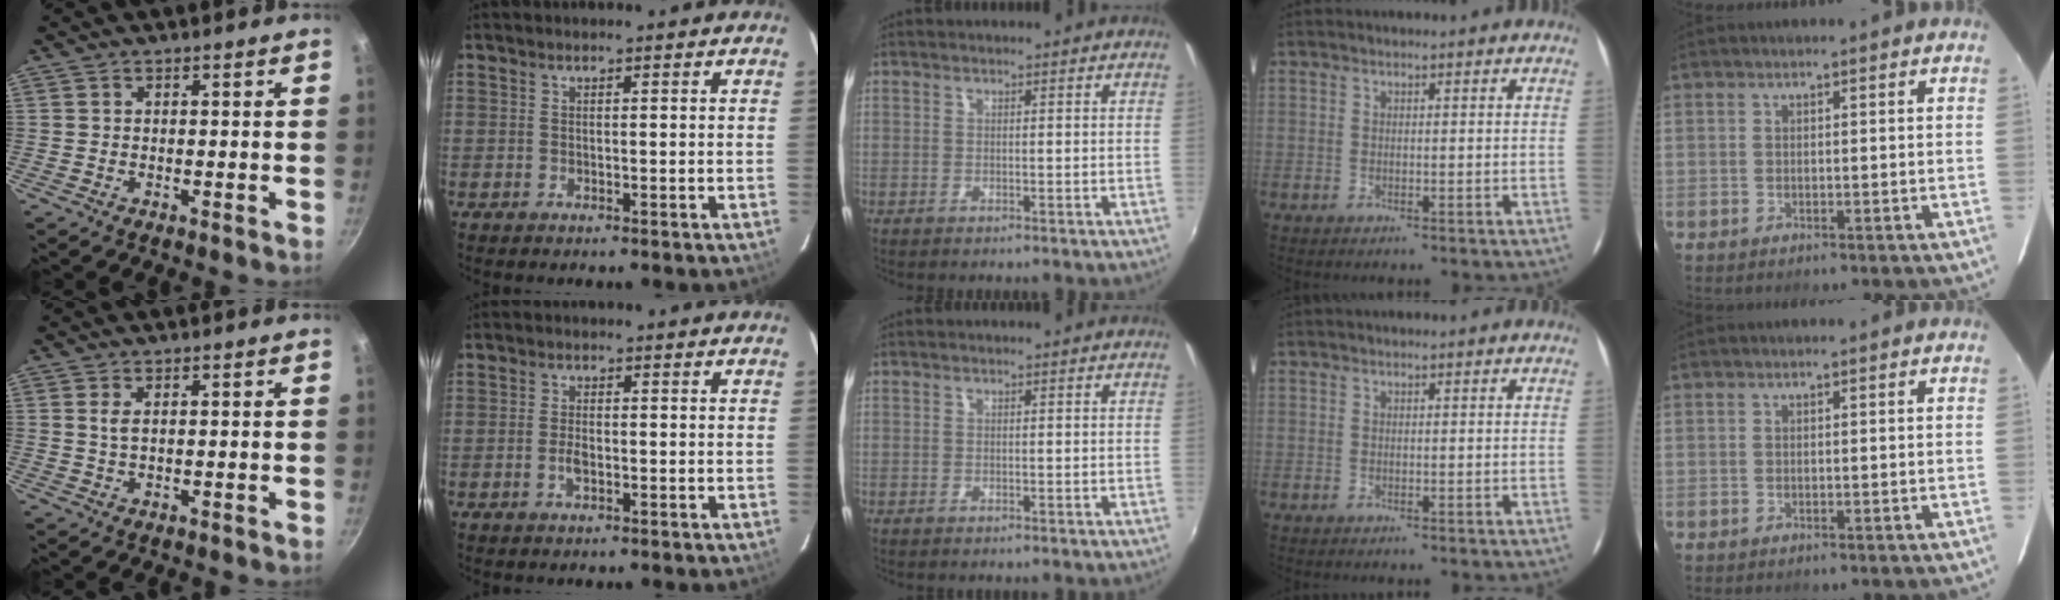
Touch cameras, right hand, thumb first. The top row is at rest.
{"thumb": {"total": 1.8, "force": [0.6, 0.8, 1.5], "torque": [-0.031, -0.003, 0.012]}, "index": {"total": 2.4, "force": [-0.8, 1.1, 2.0], "torque": [-0.041, 0.000, -0.016]}}